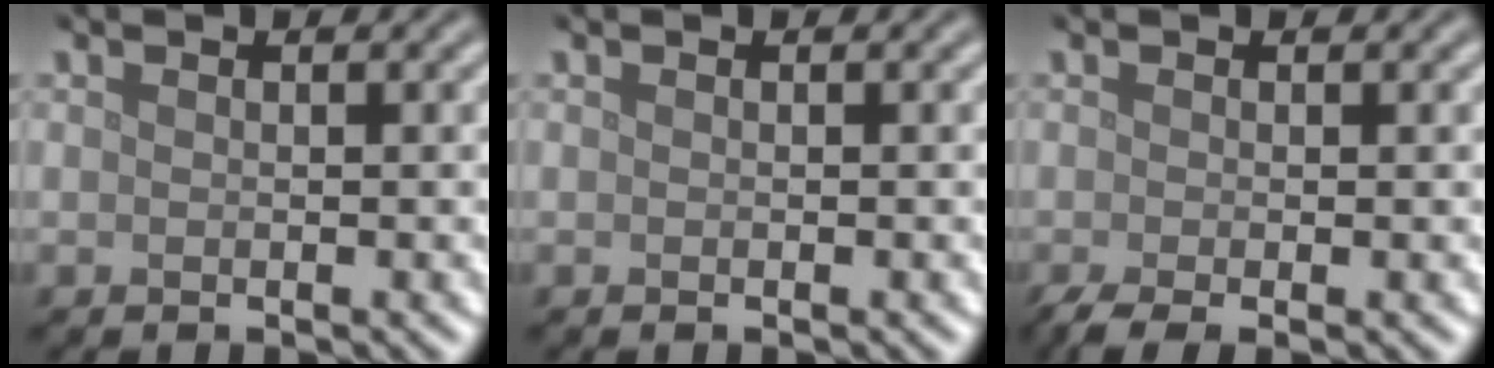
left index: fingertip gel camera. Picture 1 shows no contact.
{"total": 0.0}
{"total": 2.7, "force": [-1.2, 0.7, 2.3], "torque": [-0.040, -0.009, -0.026]}